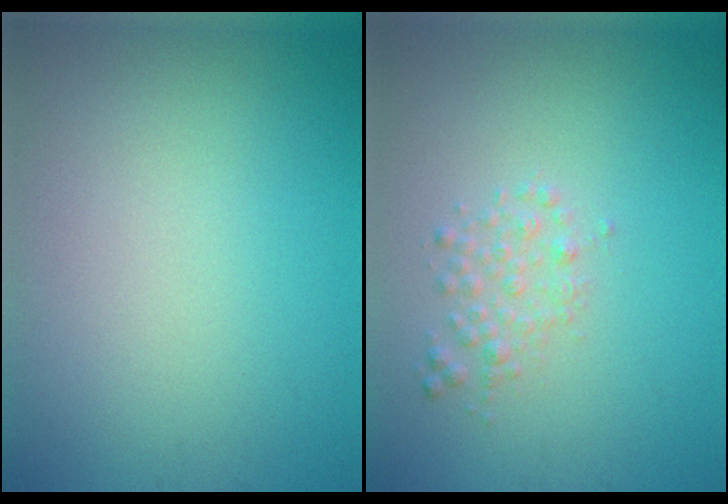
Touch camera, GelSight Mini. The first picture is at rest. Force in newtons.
{"total": 1.6, "press": 1.6, "slide": 0.1}